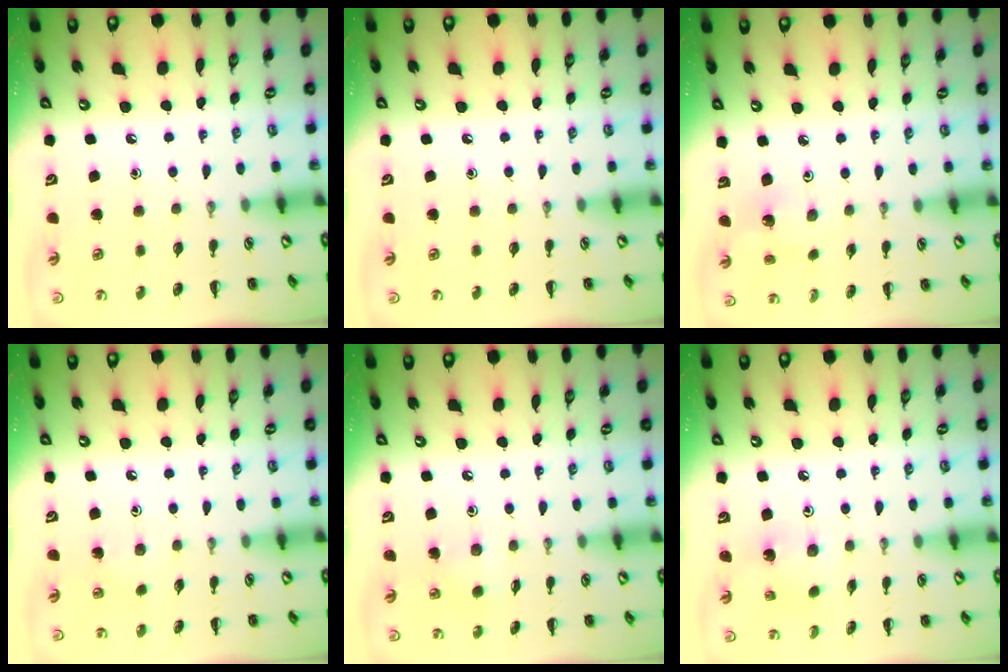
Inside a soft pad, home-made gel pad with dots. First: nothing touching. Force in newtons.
{"total": 0.0}
{"total": 1.4, "press": 1.2, "slide": 0.6}
{"total": 5.3, "press": 5.1, "slide": 1.3}
{"total": 2.7, "press": 2.6, "slide": 0.6}
{"total": 1.7, "press": 1.7, "slide": 0.5}